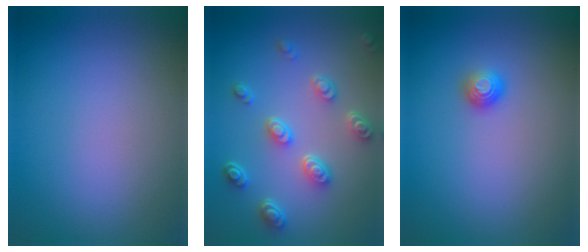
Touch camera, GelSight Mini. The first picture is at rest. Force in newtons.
{"total": 4.5, "press": 3.5, "slide": 2.9}
{"total": 1.3, "press": 1.0, "slide": 0.8}